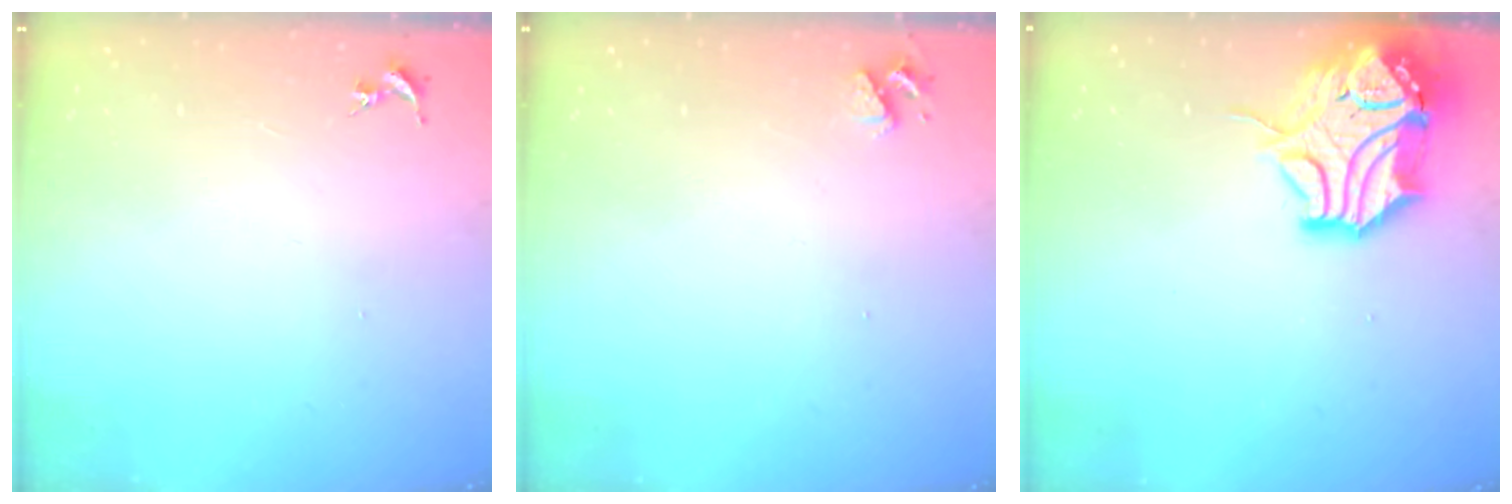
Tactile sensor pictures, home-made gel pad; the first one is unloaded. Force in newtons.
{"total": 3.3, "press": 3.3, "slide": 0.5}
{"total": 17.2, "press": 17.1, "slide": 2.0}